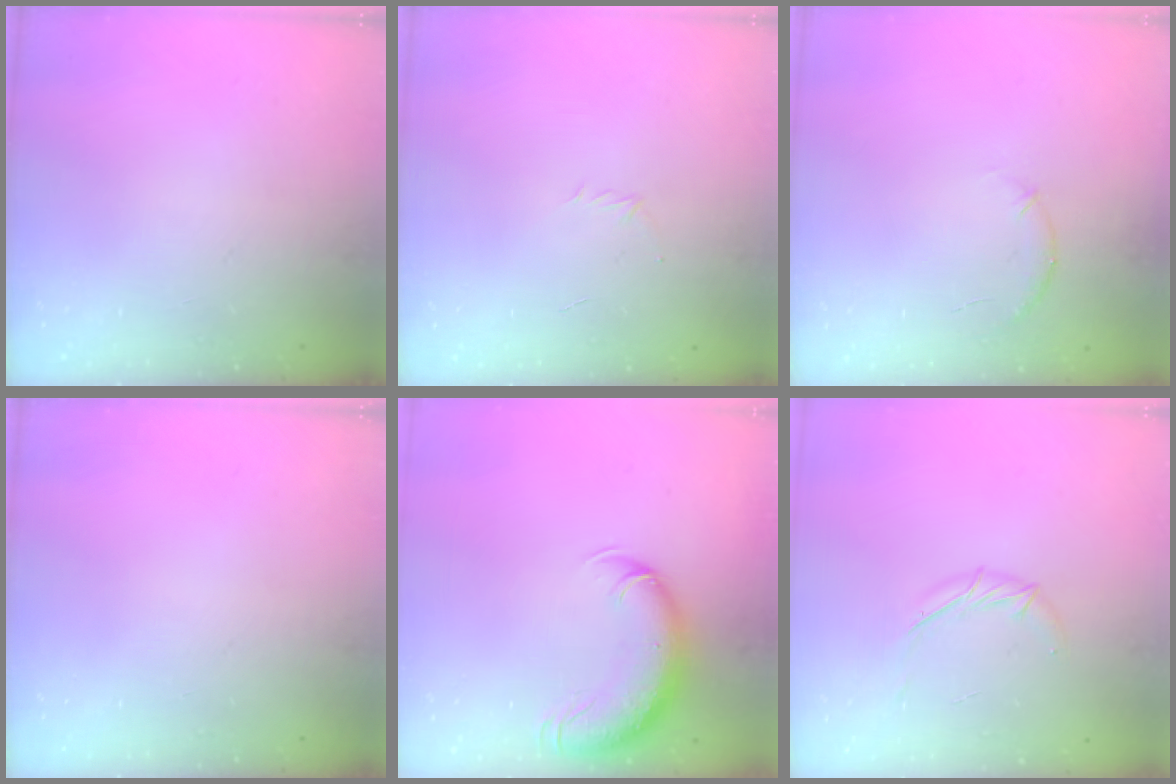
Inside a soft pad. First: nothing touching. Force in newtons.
{"total": 2.9, "press": 2.8, "slide": 0.7}
{"total": 5.7, "press": 5.6, "slide": 1.3}
{"total": 0.0}
{"total": 10.6, "press": 10.3, "slide": 2.5}
{"total": 5.8, "press": 5.7, "slide": 1.3}